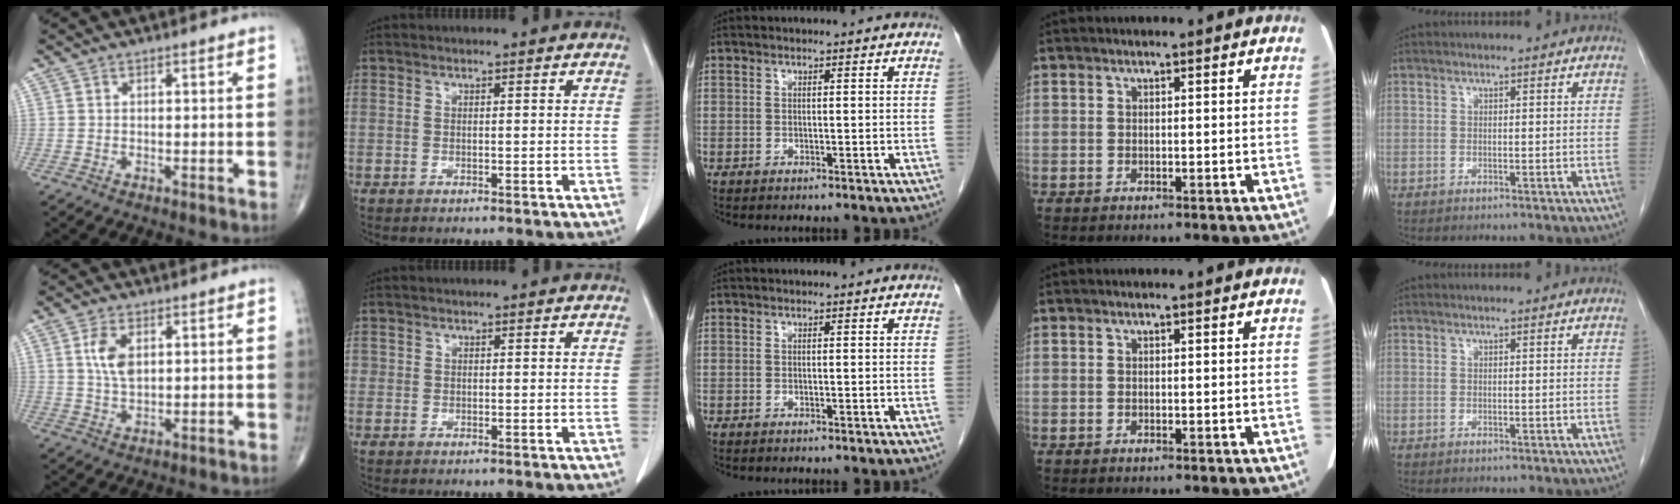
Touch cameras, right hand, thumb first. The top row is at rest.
{"thumb": {"total": 5.9, "force": [1.7, 3.3, 4.6], "torque": [-0.089, -0.007, 0.033]}, "index": {"total": 0.5, "force": [0.0, 0.5, 0.1], "torque": [0.005, 0.003, -0.002]}}